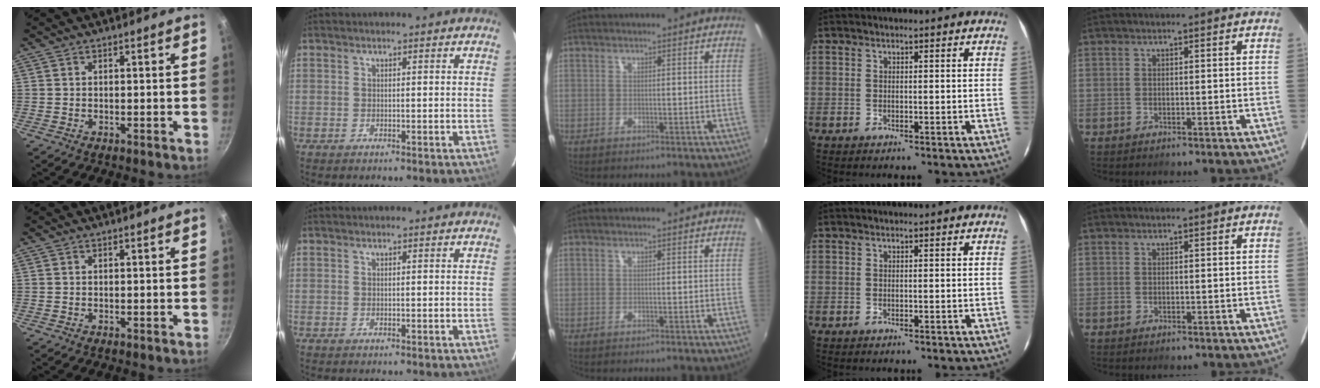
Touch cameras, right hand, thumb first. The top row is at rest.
{}